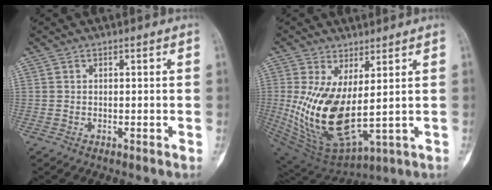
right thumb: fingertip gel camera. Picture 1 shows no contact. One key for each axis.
{"total": 16.0, "fx": 1.3, "fy": 7.3, "fz": 14.2, "tx": -0.278, "ty": -0.032, "tz": 0.055}